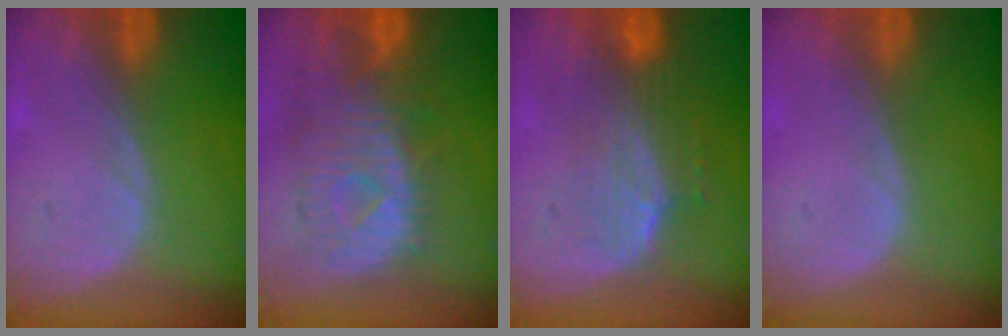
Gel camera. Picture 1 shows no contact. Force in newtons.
{"total": 10.7, "press": 9.7, "slide": 4.7}
{"total": 7.5, "press": 6.8, "slide": 3.3}
{"total": 0.0}